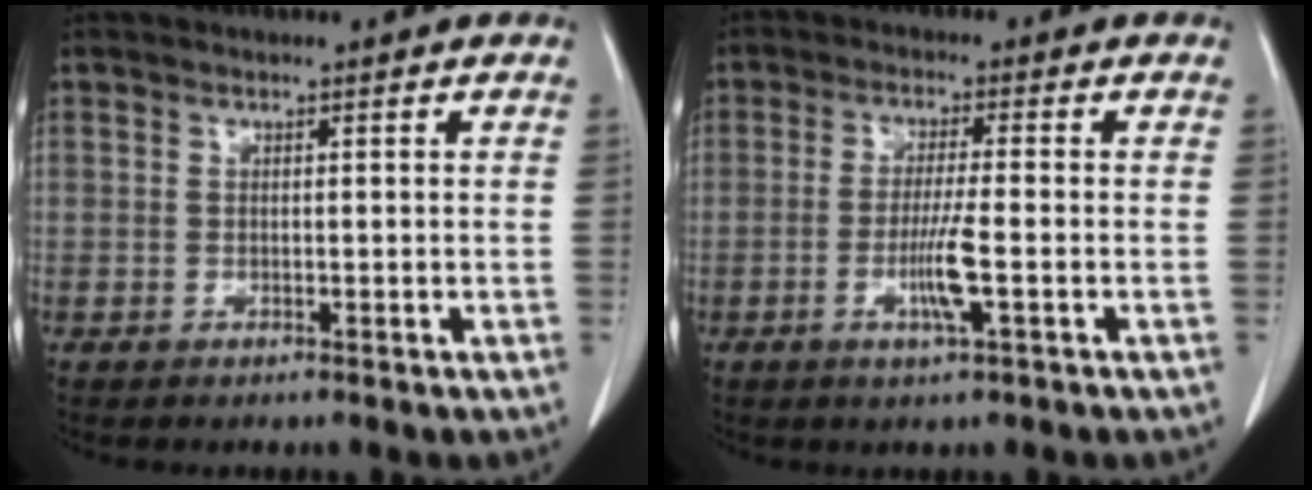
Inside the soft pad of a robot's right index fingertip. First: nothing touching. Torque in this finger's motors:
{"motor_torque": [0.05, 0.01, 0.07, 0.09]}